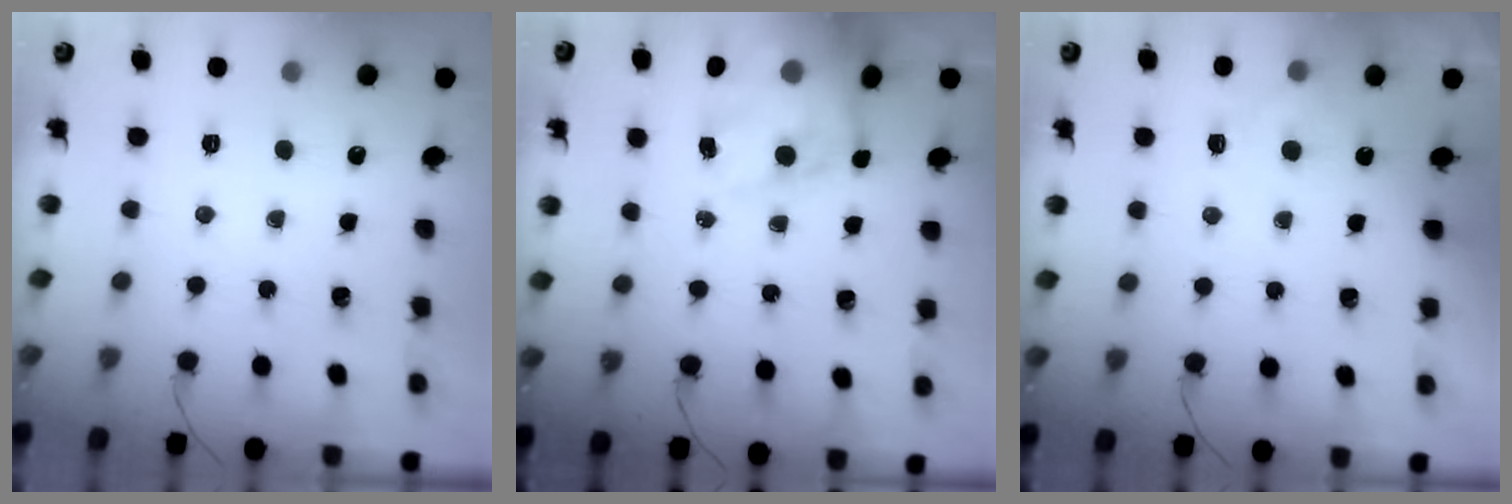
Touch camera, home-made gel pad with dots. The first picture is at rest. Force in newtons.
{"total": 15.9, "press": 15.4, "slide": 4.0}
{"total": 2.0, "press": 1.6, "slide": 1.2}